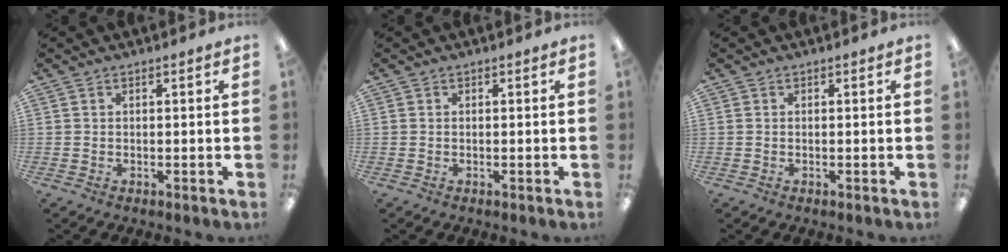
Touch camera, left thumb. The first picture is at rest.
{"total": 0.0}
{"total": 0.0}